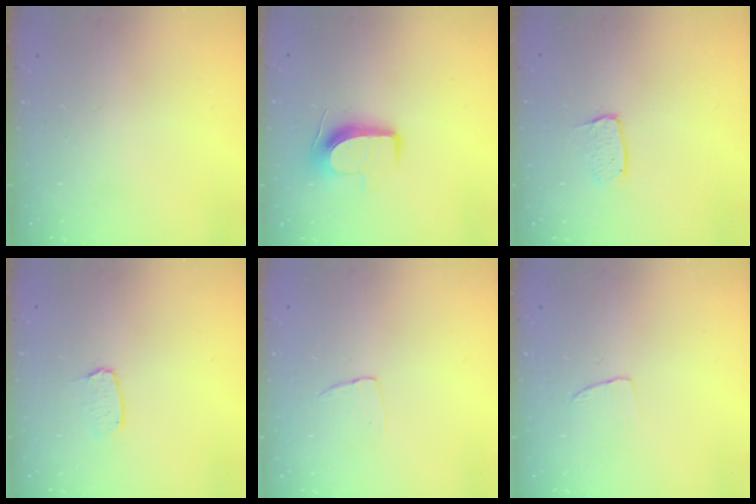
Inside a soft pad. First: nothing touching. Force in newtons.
{"total": 9.9, "press": 9.9, "slide": 0.6}
{"total": 4.3, "press": 4.3, "slide": 0.3}
{"total": 4.0, "press": 4.0, "slide": 0.3}
{"total": 3.7, "press": 3.7, "slide": 0.2}
{"total": 3.3, "press": 3.3, "slide": 0.2}